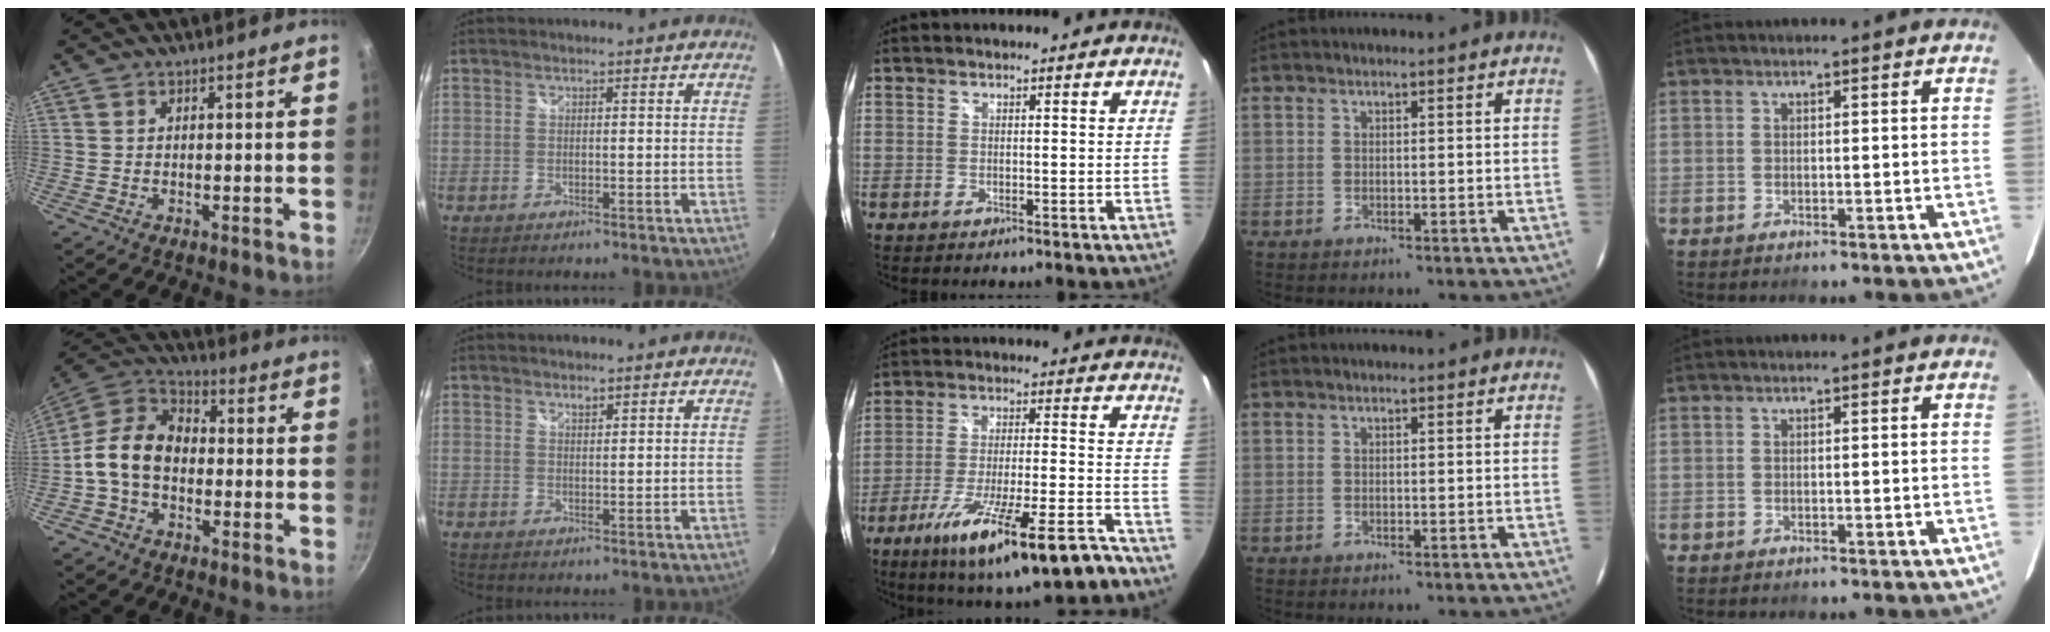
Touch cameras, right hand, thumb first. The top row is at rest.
{"thumb": {"total": 12.1, "force": [-1.8, 8.7, 8.2], "torque": [-0.120, 0.040, -0.056]}, "index": {"total": 1.0, "force": [0.9, 0.4, 0.4], "torque": [-0.005, 0.000, 0.015]}, "middle": {"total": 19.8, "force": [-14.1, 3.0, 13.5], "torque": [-0.236, -0.044, -0.210]}}